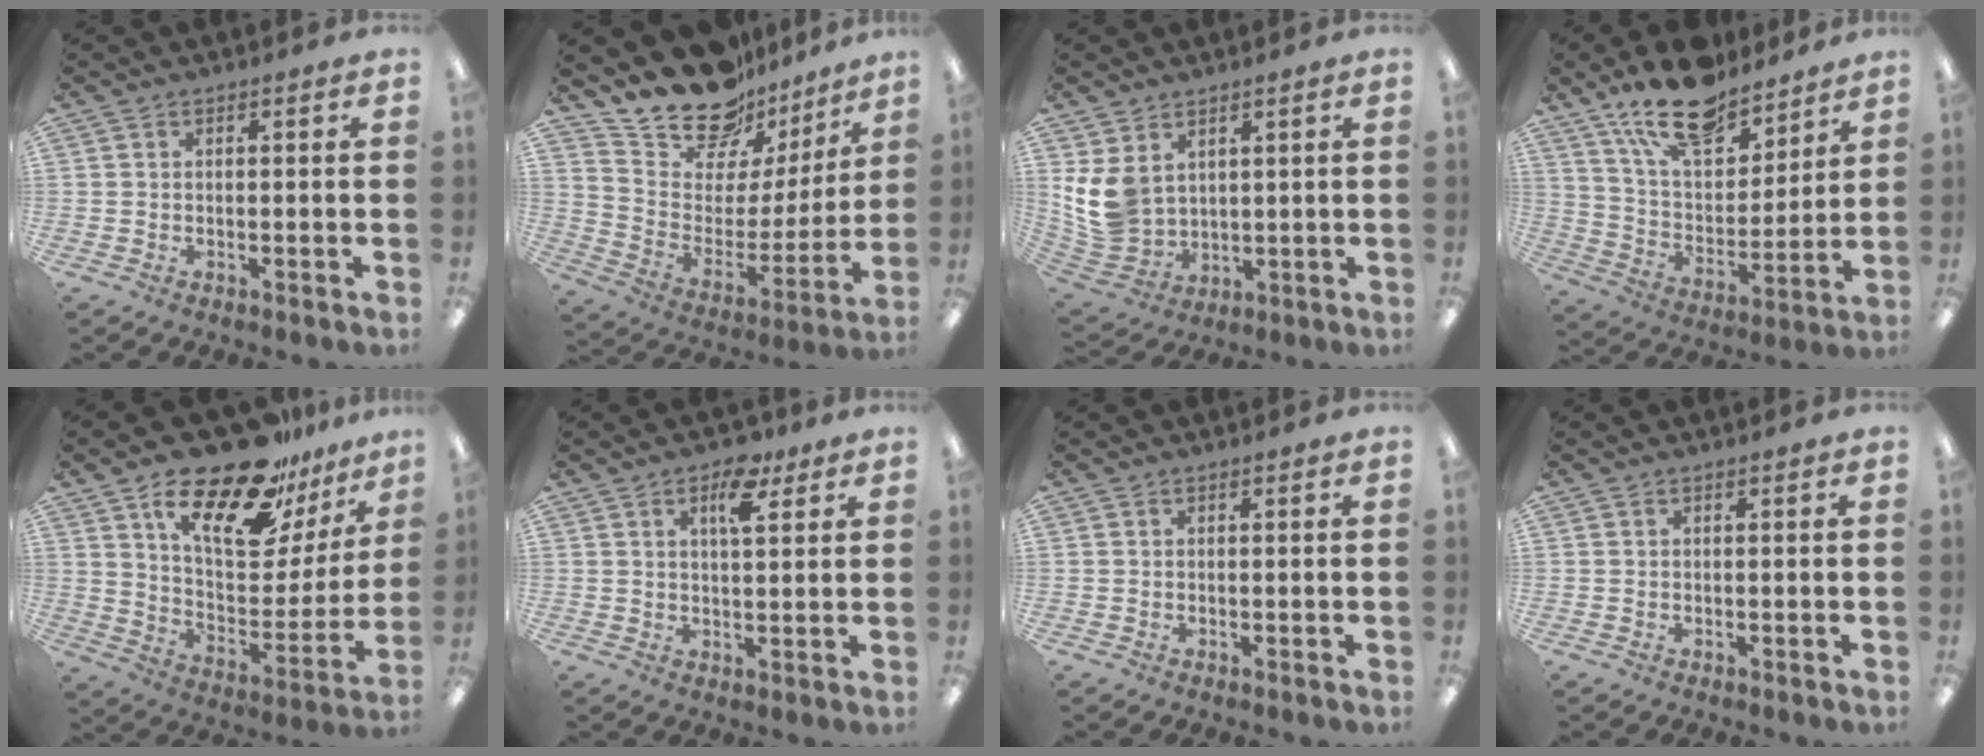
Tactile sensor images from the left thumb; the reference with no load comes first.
{"total": 19.4, "force": [17.1, 8.0, 4.3], "torque": [-0.086, -0.143, 0.304]}
{"total": 10.0, "force": [3.9, 7.5, 5.3], "torque": [-0.145, -0.015, 0.081]}
{"total": 17.6, "force": [13.9, 7.5, 7.9], "torque": [-0.137, -0.083, 0.247]}
{"total": 24.2, "force": [17.6, 9.1, 14.0], "torque": [-0.223, -0.113, 0.298]}
{"total": 7.2, "force": [4.1, 3.2, 4.9], "torque": [-0.060, -0.016, 0.064]}
{"total": 0.0}
{"total": 0.0}